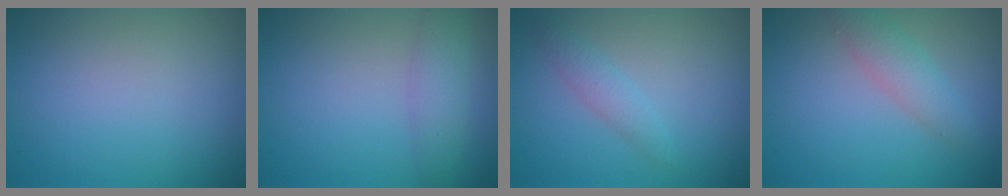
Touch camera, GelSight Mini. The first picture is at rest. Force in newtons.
{"total": 2.8, "press": 2.8, "slide": 0.1}
{"total": 1.5, "press": 1.5, "slide": 0.0}
{"total": 2.5, "press": 2.5, "slide": 0.1}